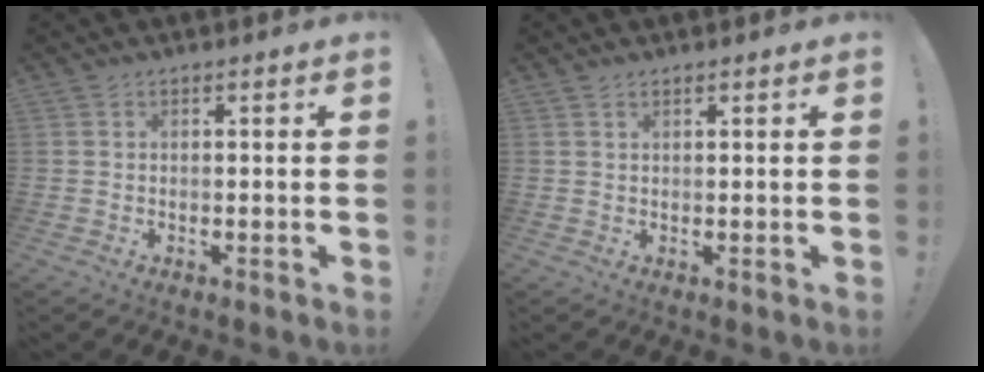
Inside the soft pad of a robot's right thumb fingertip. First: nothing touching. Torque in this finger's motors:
{"motor_torque": [0.20, -0.42, -0.18, 0.10, 0.04]}